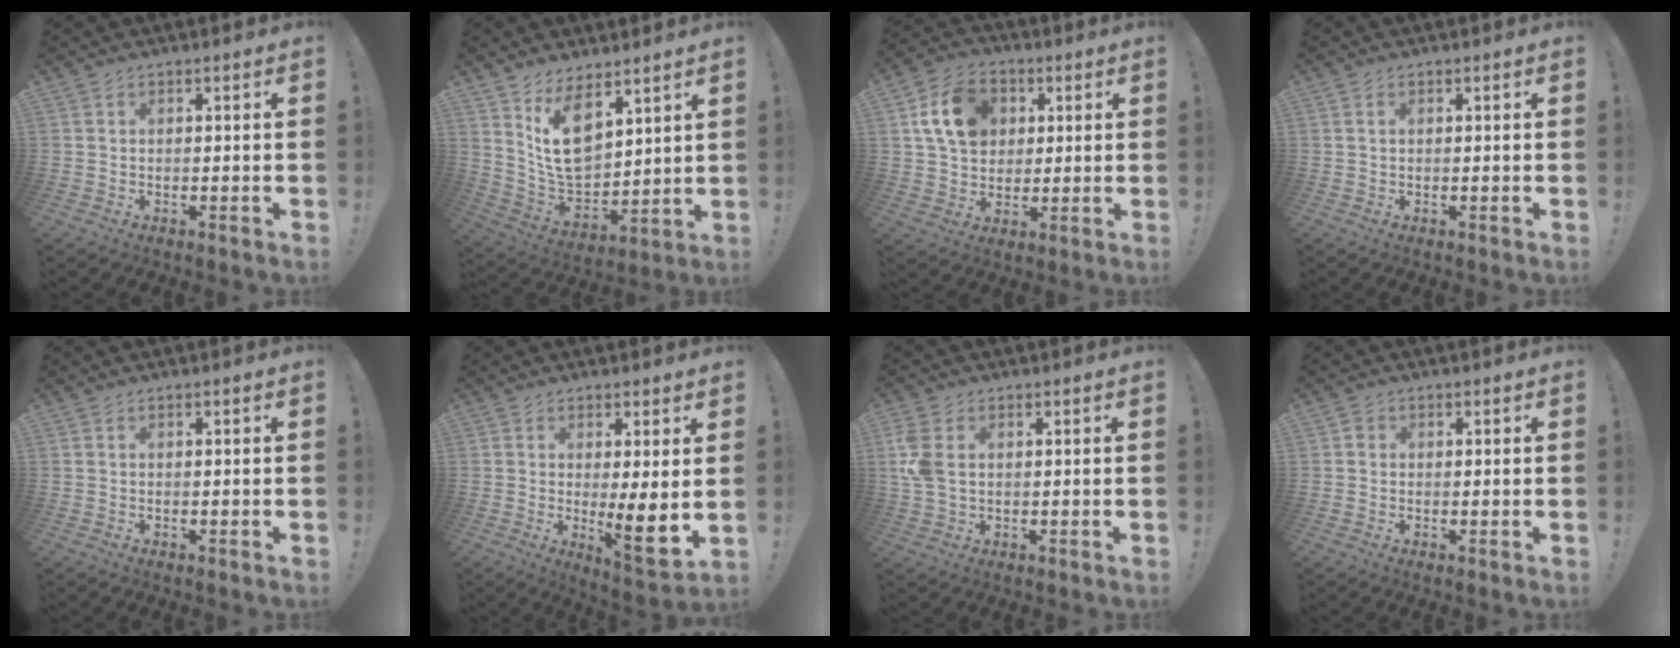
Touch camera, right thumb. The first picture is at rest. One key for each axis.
{"total": 12.9, "fx": 7.3, "fy": 7.8, "fz": 7.2, "tx": -0.130, "ty": -0.053, "tz": 0.143}
{"total": 14.8, "fx": 4.4, "fy": 11.5, "fz": 8.2, "tx": -0.130, "ty": -0.003, "tz": 0.090}
{"total": 0.6, "fx": 0.3, "fy": 0.3, "fz": 0.4, "tx": -0.008, "ty": 0.002, "tz": 0.006}
{"total": 0.0}
{"total": 9.3, "fx": 0.4, "fy": 1.2, "fz": 9.3, "tx": -0.108, "ty": -0.029, "tz": 0.006}
{"total": 6.4, "fx": 1.6, "fy": 4.2, "fz": 4.6, "tx": -0.107, "ty": -0.005, "tz": 0.028}
{"total": 1.4, "fx": 0.3, "fy": 1.2, "fz": 0.6, "tx": -0.003, "ty": 0.000, "tz": 0.003}